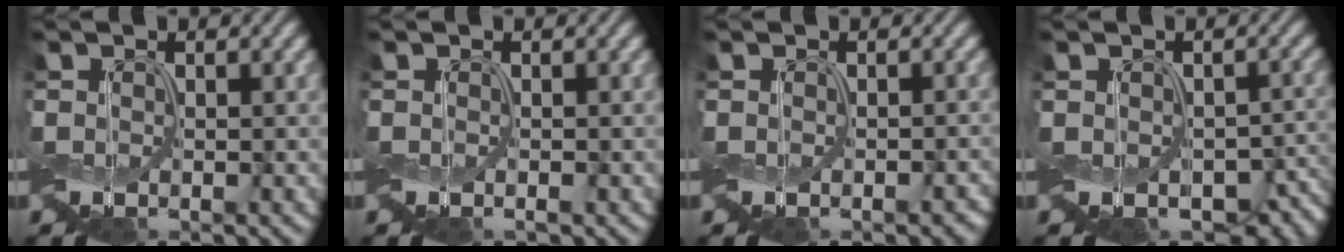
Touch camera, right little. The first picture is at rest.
{"total": 0.0}
{"total": 1.0, "force": [-0.4, 0.7, 0.6], "torque": [-0.006, -0.005, -0.003]}
{"total": 5.9, "force": [-1.8, 4.3, 3.6], "torque": [-0.049, -0.030, -0.020]}